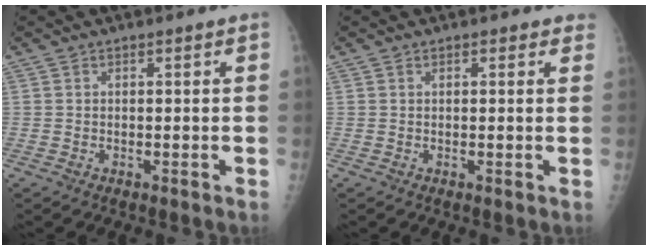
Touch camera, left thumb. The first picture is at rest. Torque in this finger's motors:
{"motor_torque": [-0.19, 0.10, 0.08, 0.05, -0.02]}